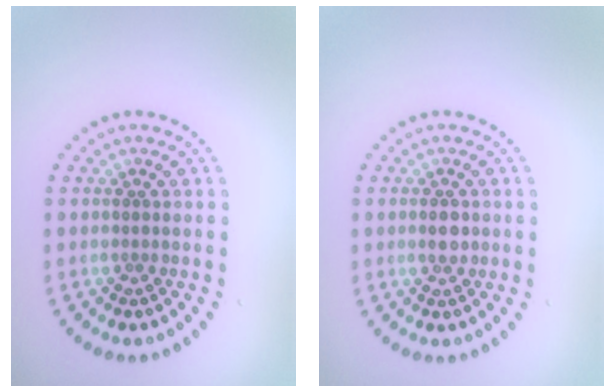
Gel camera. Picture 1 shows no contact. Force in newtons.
{"total": 1.3, "press": 1.2, "slide": 0.4}